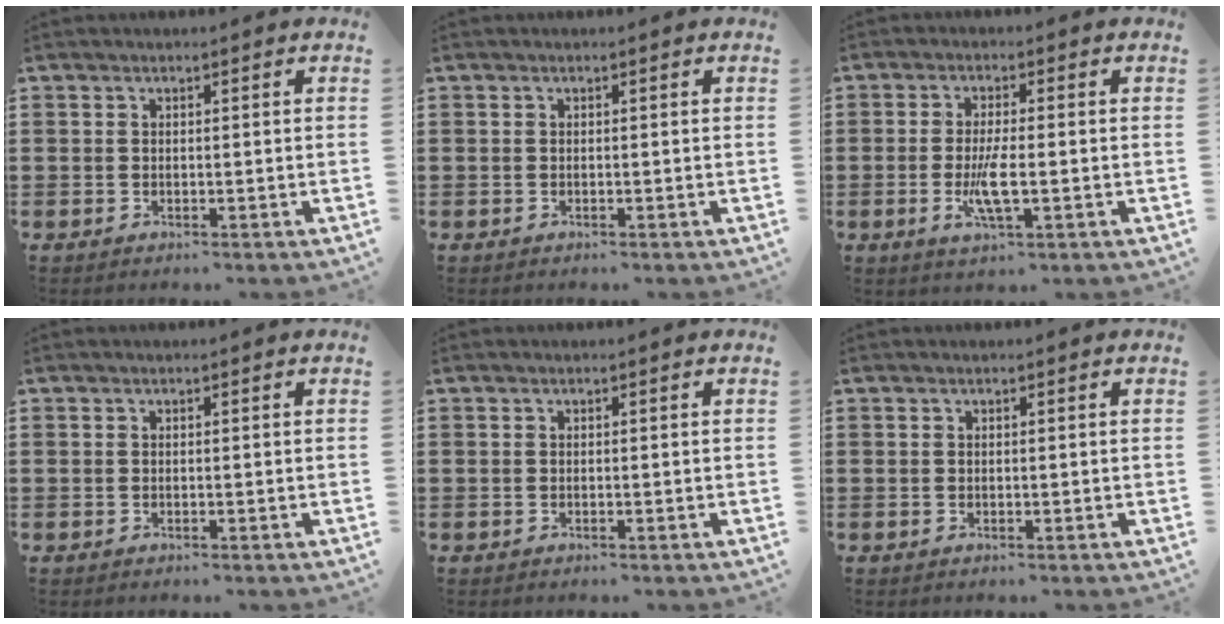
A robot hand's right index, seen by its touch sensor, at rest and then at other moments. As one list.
[{"total": 0.0}, {"total": 4.9, "force": [-1.3, 1.1, 4.6], "torque": [-0.097, -0.006, -0.028]}, {"total": 0.0}, {"total": 0.0}, {"total": 0.0}]